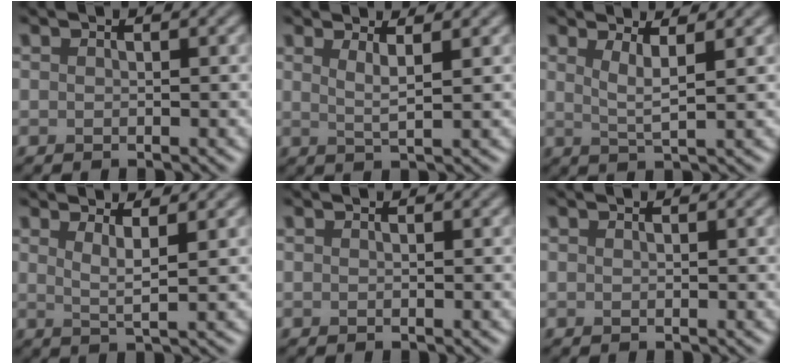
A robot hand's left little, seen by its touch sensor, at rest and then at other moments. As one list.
[{"total": 2.2, "force": [1.2, 0.5, 1.8], "torque": [-0.028, -0.004, 0.017]}, {"total": 2.7, "force": [1.2, 0.5, 2.4], "torque": [-0.037, -0.006, 0.023]}, {"total": 2.5, "force": [1.2, 0.5, 2.1], "torque": [-0.033, -0.006, 0.019]}, {"total": 0.0}, {"total": 0.0}]